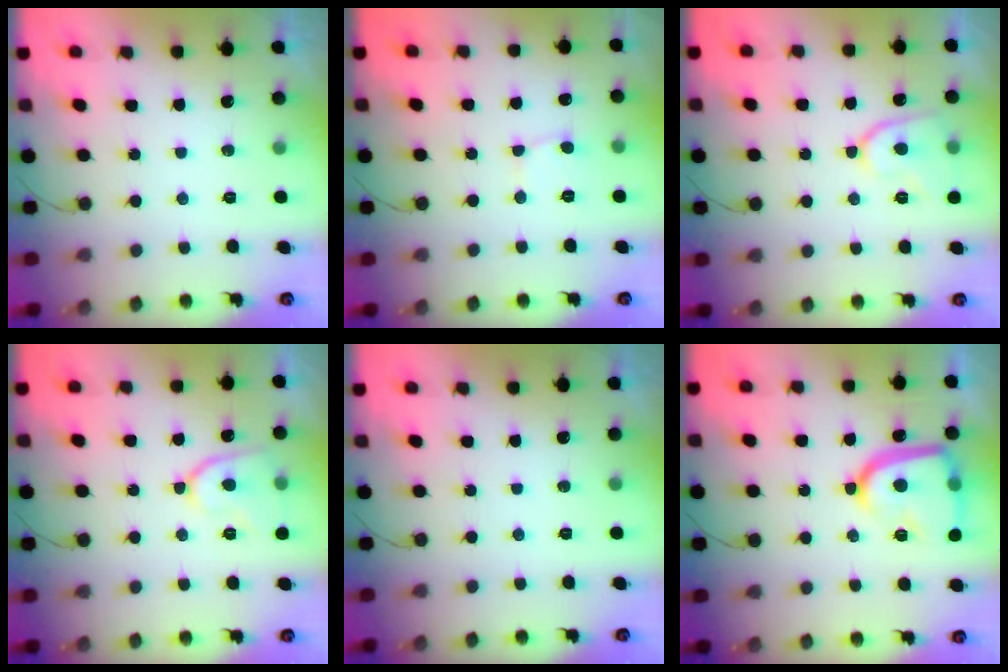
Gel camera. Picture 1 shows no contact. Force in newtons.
{"total": 2.9, "press": 2.8, "slide": 0.3}
{"total": 10.8, "press": 10.7, "slide": 1.4}
{"total": 10.8, "press": 10.7, "slide": 1.4}
{"total": 0.0}
{"total": 18.1, "press": 18.0, "slide": 1.4}